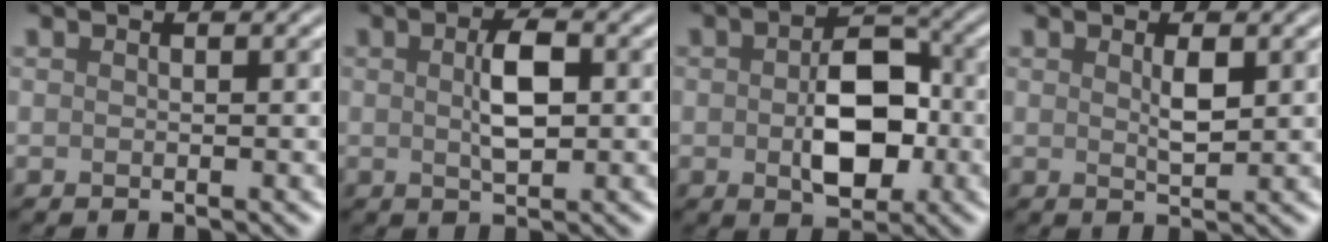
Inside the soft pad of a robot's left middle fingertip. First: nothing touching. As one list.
[{"total": 3.4, "force": [0.3, 1.4, 3.1], "torque": [-0.063, 0.002, 0.006]}, {"total": 6.8, "force": [-0.6, 4.1, 5.4], "torque": [-0.097, -0.004, -0.008]}, {"total": 1.7, "force": [0.6, 0.5, 1.5], "torque": [-0.033, -0.004, 0.012]}]